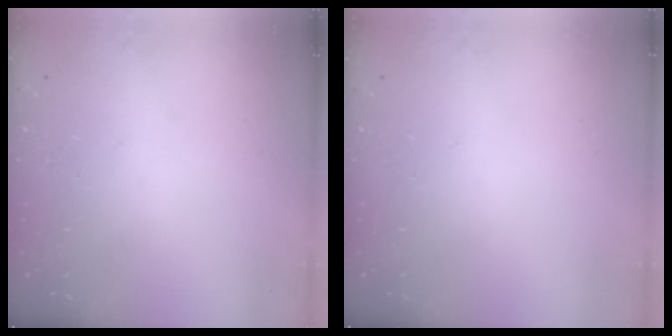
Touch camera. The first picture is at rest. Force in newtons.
{"total": 0.0}